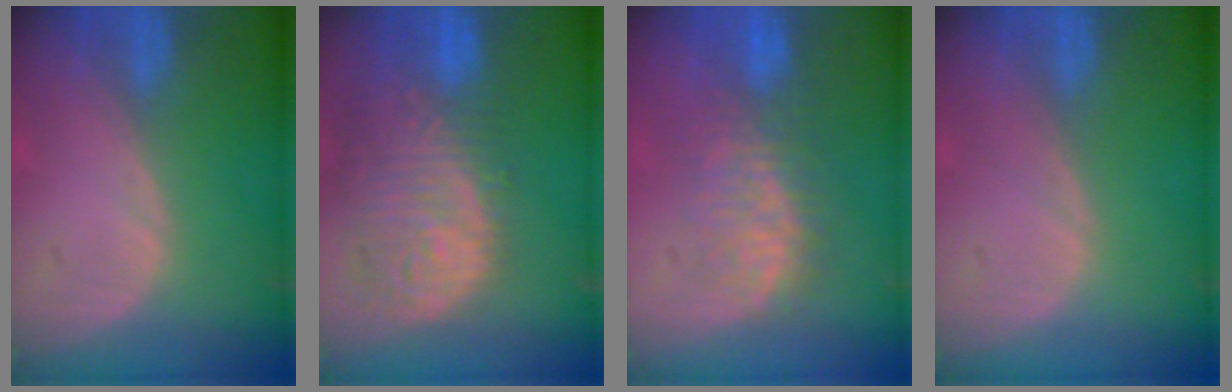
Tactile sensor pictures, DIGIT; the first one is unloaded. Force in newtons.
{"total": 13.8, "press": 11.5, "slide": 7.7}
{"total": 7.8, "press": 7.5, "slide": 2.1}
{"total": 0.0}